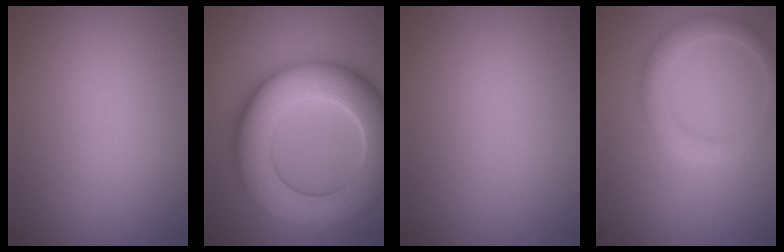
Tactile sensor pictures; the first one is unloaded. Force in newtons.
{"total": 12.0, "press": 12.0, "slide": 0.6}
{"total": 0.0}
{"total": 2.7, "press": 2.7, "slide": 0.2}